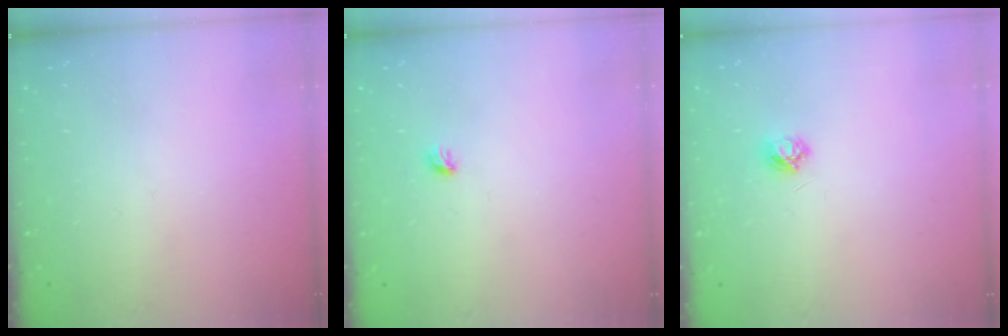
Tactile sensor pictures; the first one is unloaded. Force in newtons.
{"total": 3.6, "press": 3.5, "slide": 1.0}
{"total": 3.6, "press": 3.5, "slide": 0.4}